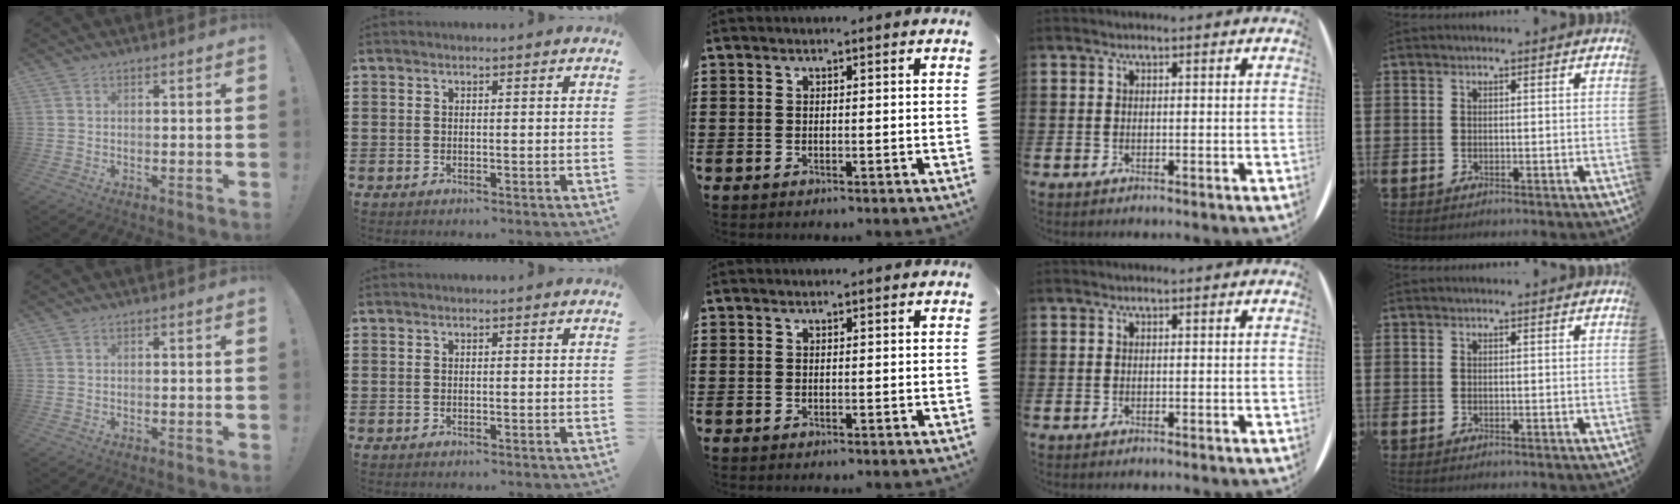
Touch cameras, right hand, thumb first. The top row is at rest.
{}